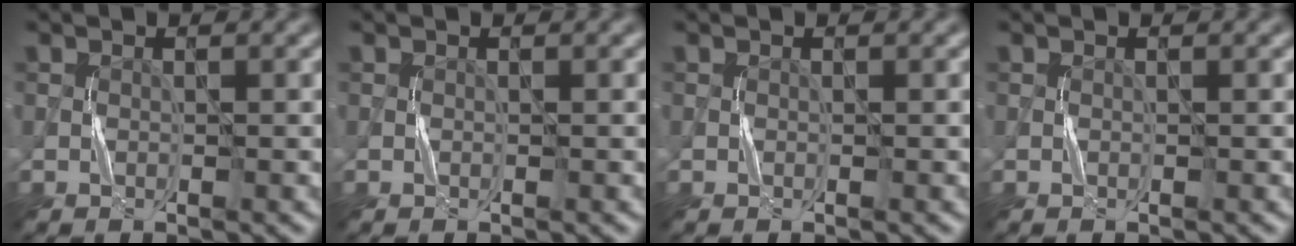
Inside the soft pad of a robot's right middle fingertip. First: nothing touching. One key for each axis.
{"total": 0.0}
{"total": 0.0}
{"total": 0.0}